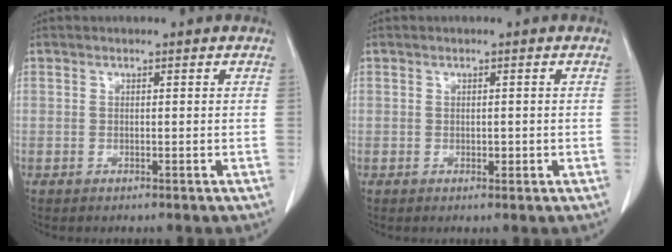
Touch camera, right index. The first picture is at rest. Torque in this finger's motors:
{"motor_torque": [-0.05, 0.09, -0.06, 0.00]}